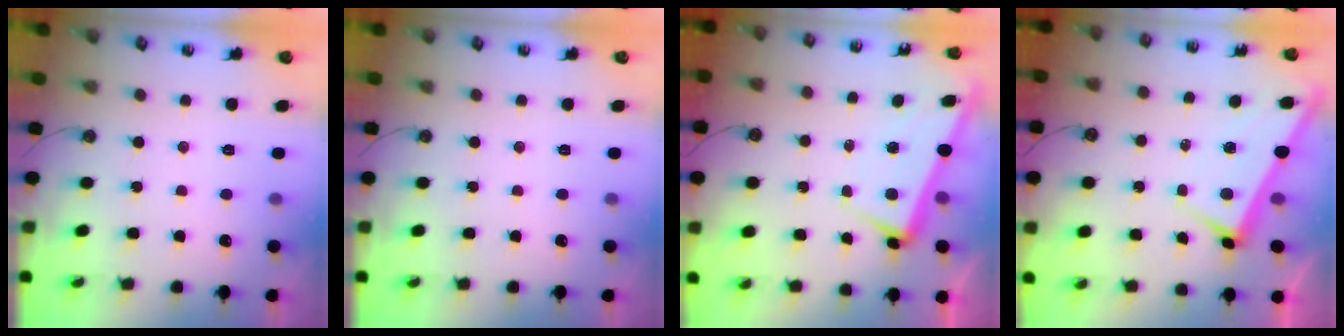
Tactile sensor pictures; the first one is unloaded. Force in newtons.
{"total": 0.0}
{"total": 3.0, "press": 2.9, "slide": 0.8}
{"total": 3.1, "press": 3.1, "slide": 0.0}